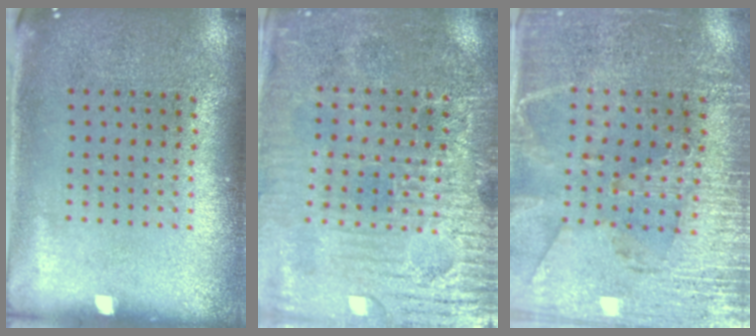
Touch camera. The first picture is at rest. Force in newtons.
{"total": 3.5, "press": 3.4, "slide": 0.6}
{"total": 3.1, "press": 2.9, "slide": 1.2}